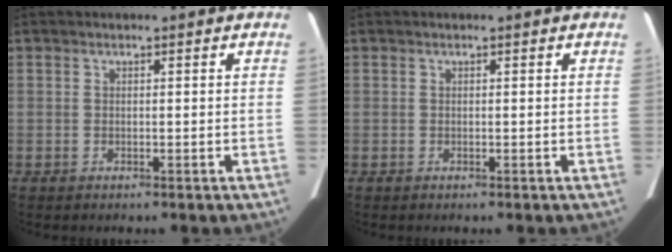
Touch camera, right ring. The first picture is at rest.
{"total": 0.0}